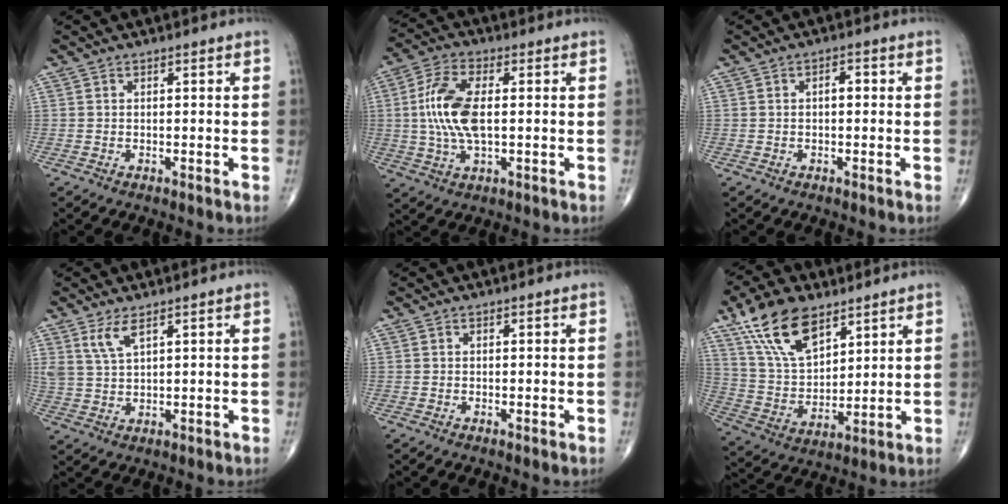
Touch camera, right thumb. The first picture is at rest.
{"total": 11.4, "force": [0.5, 5.1, 10.1], "torque": [-0.221, 0.008, 0.008]}
{"total": 1.7, "force": [0.1, 0.9, 1.5], "torque": [-0.017, 0.007, -0.003]}
{"total": 4.2, "force": [2.6, 1.2, 3.0], "torque": [-0.068, -0.014, 0.060]}
{"total": 0.0}
{"total": 15.6, "force": [9.7, 7.6, 9.7], "torque": [-0.156, -0.032, 0.189]}